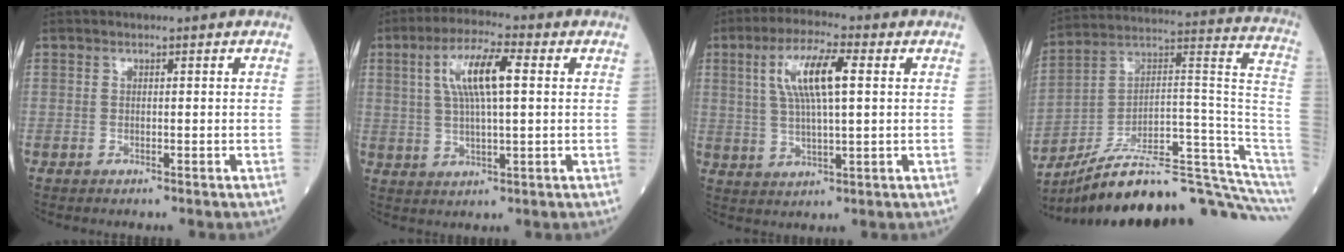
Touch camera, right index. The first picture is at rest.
{"total": 9.2, "force": [2.3, 1.8, 8.7], "torque": [-0.171, 0.015, 0.044]}
{"total": 9.6, "force": [2.6, 1.9, 9.0], "torque": [-0.180, 0.012, 0.050]}
{"total": 24.9, "force": [-20.1, 0.9, 14.6], "torque": [-0.134, 0.056, -0.306]}